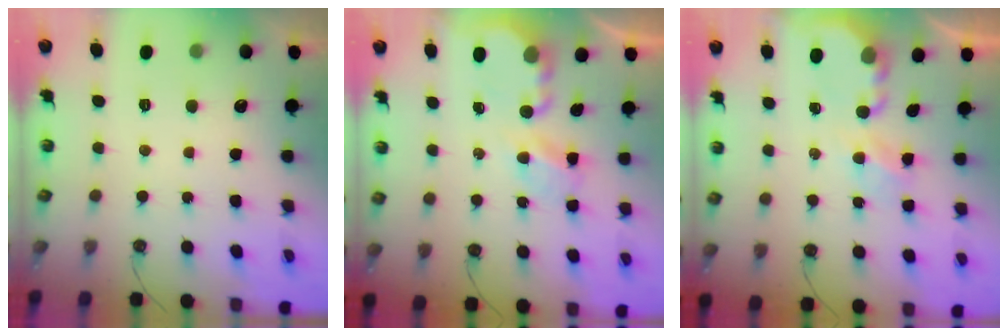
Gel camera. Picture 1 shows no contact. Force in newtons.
{"total": 4.5, "press": 4.5, "slide": 0.3}
{"total": 4.0, "press": 3.9, "slide": 0.3}